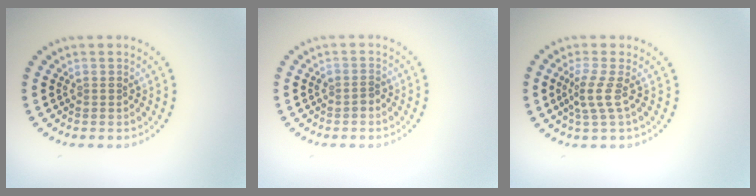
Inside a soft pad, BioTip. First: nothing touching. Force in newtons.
{"total": 0.7, "press": 0.7, "slide": 0.3}
{"total": 2.2, "press": 1.5, "slide": 1.6}